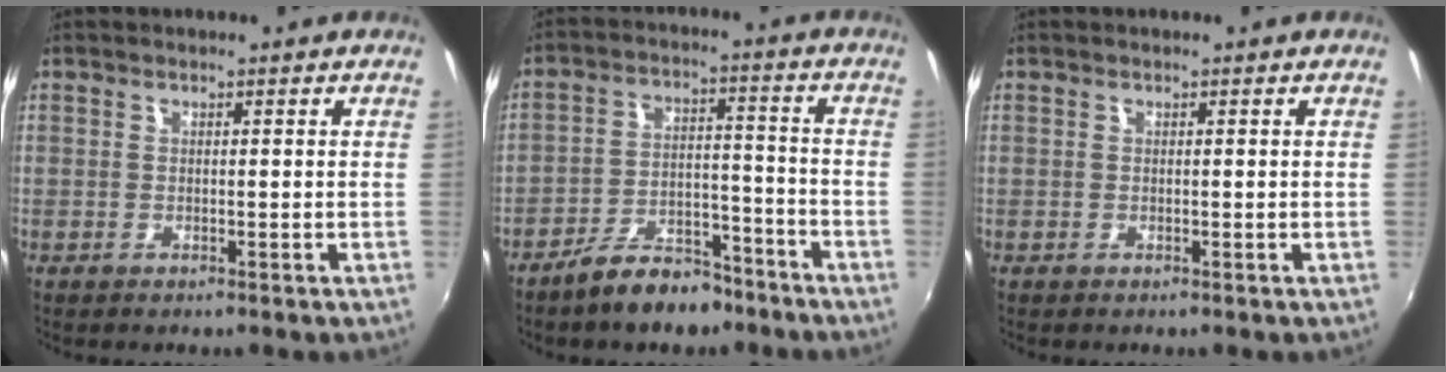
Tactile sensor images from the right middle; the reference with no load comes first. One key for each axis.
{"total": 10.1, "fx": -8.0, "fy": 4.2, "fz": 4.6, "tx": -0.088, "ty": 0.022, "tz": -0.117}
{"total": 0.0}